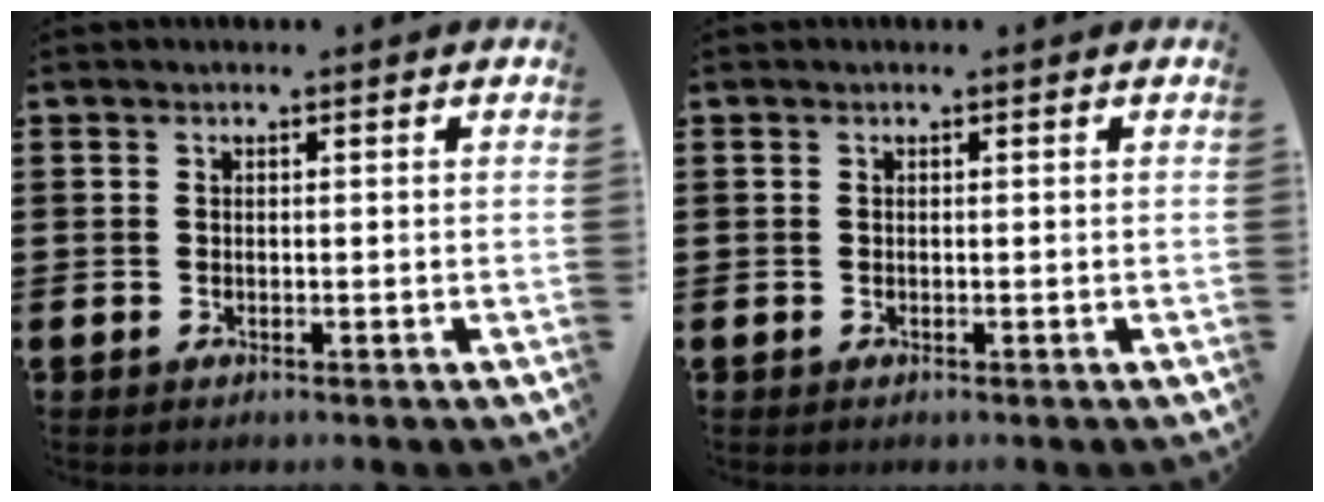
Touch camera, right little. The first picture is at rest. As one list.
[{"total": 0.0}]